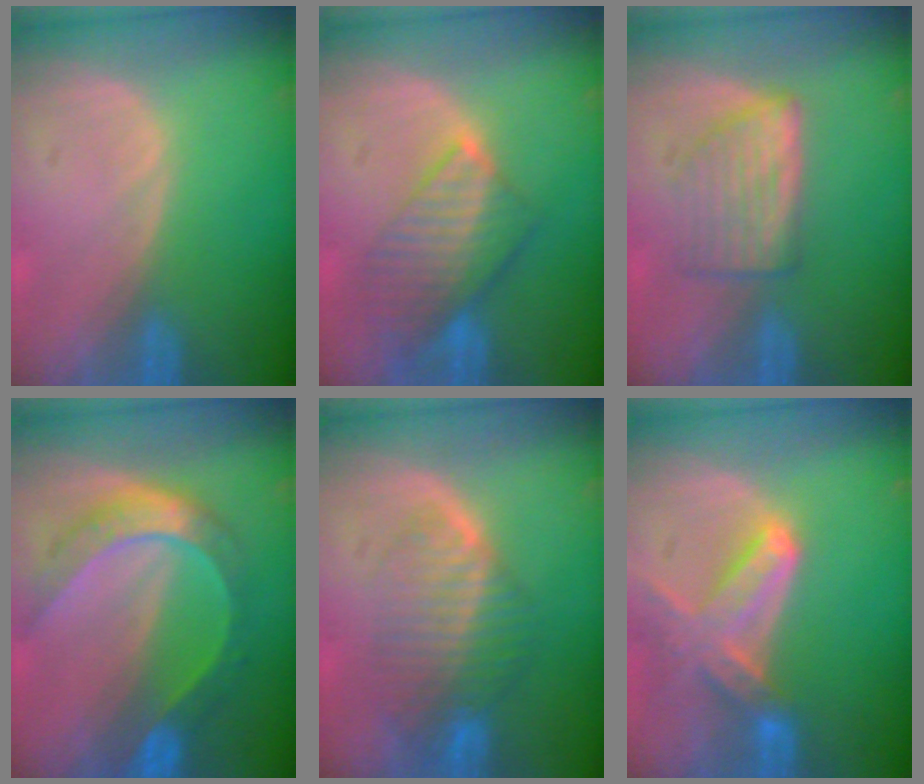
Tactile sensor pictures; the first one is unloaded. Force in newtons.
{"total": 7.7, "press": 7.2, "slide": 2.8}
{"total": 5.8, "press": 5.4, "slide": 2.1}
{"total": 8.3, "press": 8.3, "slide": 0.9}
{"total": 8.1, "press": 7.2, "slide": 3.8}
{"total": 7.4, "press": 6.7, "slide": 3.2}